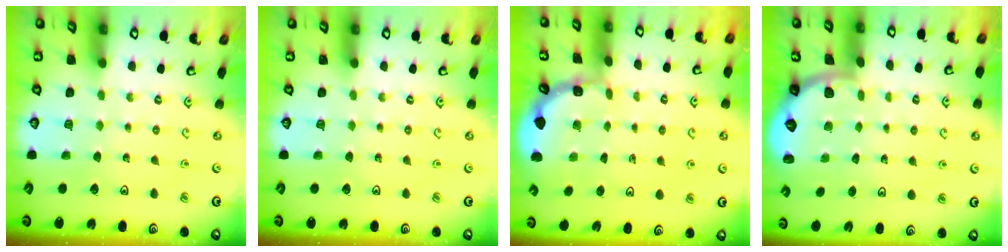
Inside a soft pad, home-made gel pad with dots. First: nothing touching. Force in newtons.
{"total": 0.0}
{"total": 1.8, "press": 1.8, "slide": 0.3}
{"total": 1.6, "press": 1.6, "slide": 0.1}